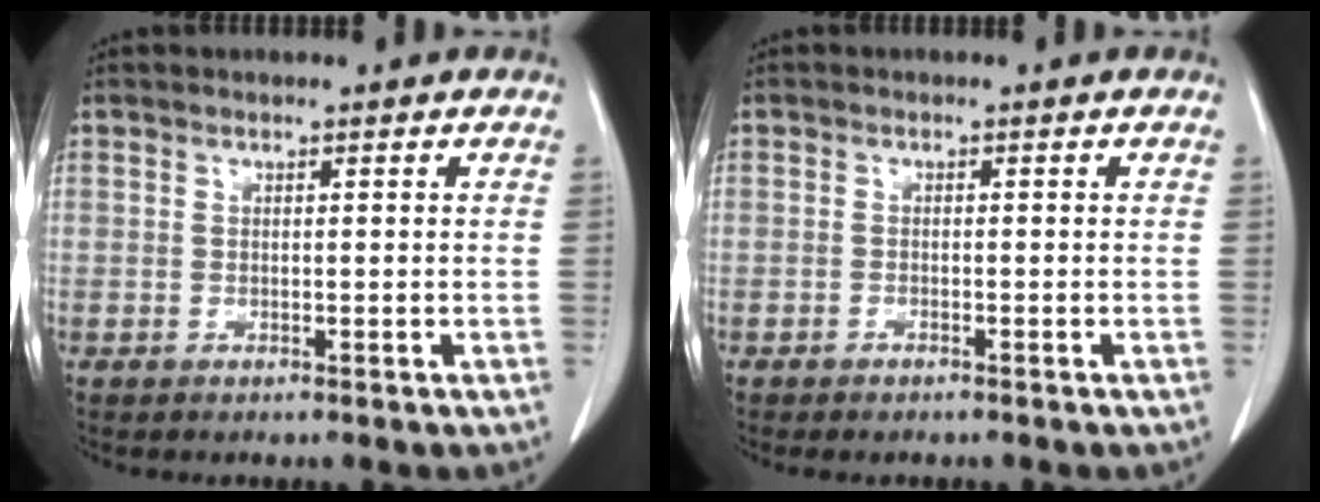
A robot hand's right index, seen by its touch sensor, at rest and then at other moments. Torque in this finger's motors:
{"motor_torque": [0.12, -0.08, -0.01, 0.00]}